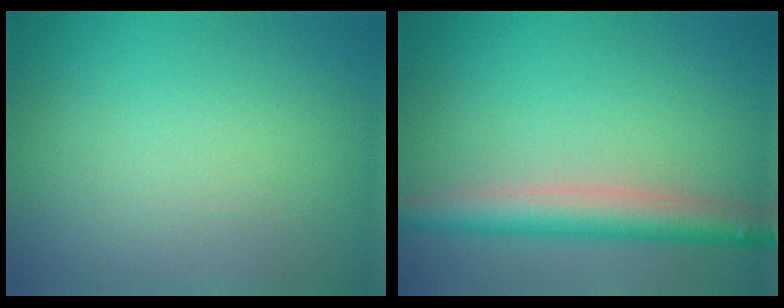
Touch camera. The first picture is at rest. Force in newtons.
{"total": 4.3, "press": 4.3, "slide": 0.2}